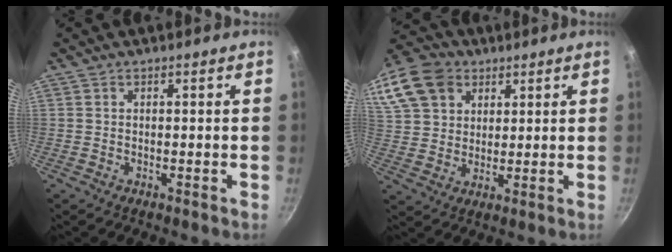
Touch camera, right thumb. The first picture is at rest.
{"total": 22.0, "force": [10.5, 16.3, 10.4], "torque": [-0.253, 0.039, 0.196]}